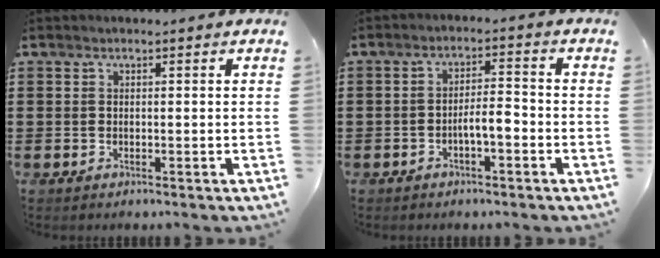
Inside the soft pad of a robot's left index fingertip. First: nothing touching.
{"total": 3.8, "force": [-1.8, 1.0, 3.1], "torque": [-0.064, 0.006, -0.038]}